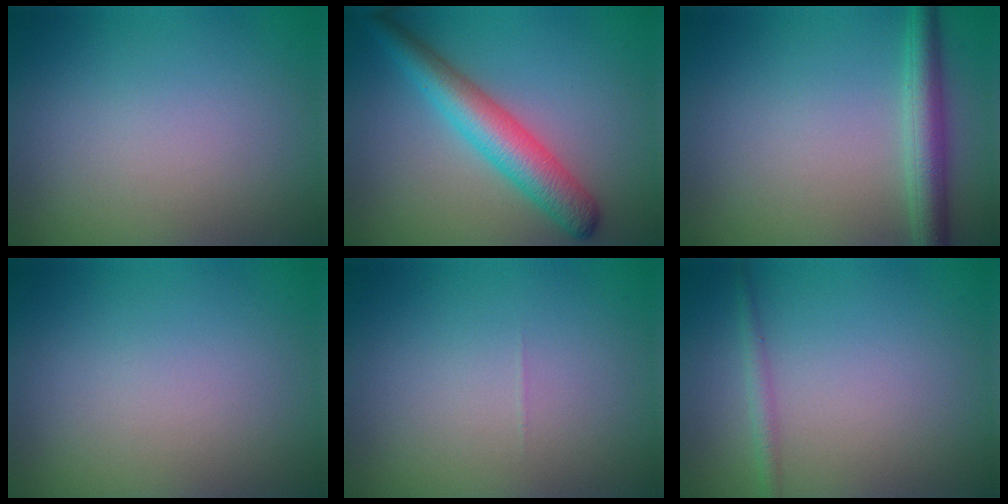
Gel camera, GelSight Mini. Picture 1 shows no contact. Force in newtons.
{"total": 5.1, "press": 5.1, "slide": 0.1}
{"total": 3.5, "press": 3.5, "slide": 0.1}
{"total": 0.0}
{"total": 0.0}
{"total": 1.3, "press": 1.3, "slide": 0.0}